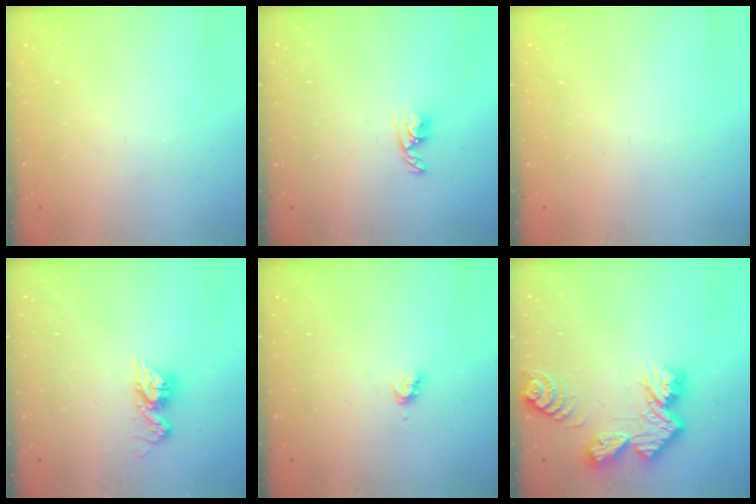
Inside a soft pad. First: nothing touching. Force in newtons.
{"total": 4.3, "press": 4.2, "slide": 0.8}
{"total": 0.0}
{"total": 8.9, "press": 8.9, "slide": 0.6}
{"total": 2.8, "press": 2.8, "slide": 0.3}
{"total": 11.9, "press": 11.8, "slide": 1.0}